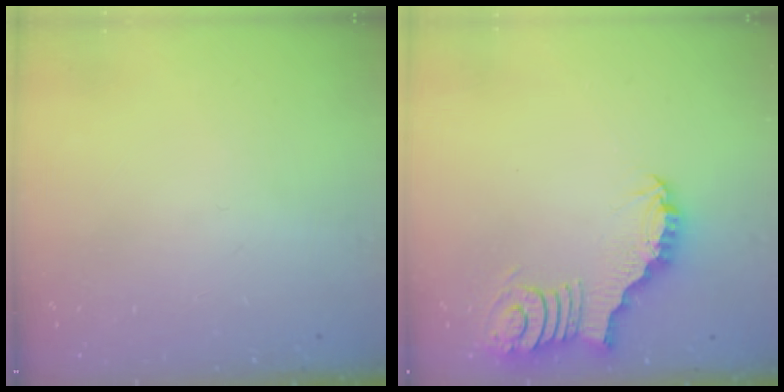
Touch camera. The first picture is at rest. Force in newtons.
{"total": 2.4, "press": 2.4, "slide": 0.3}